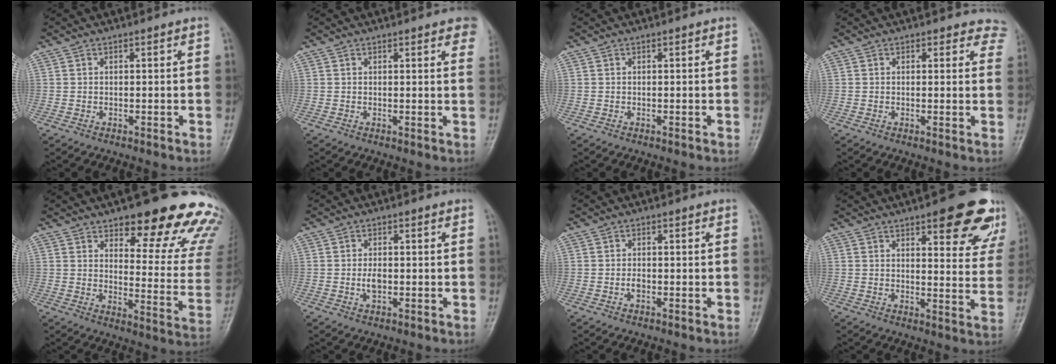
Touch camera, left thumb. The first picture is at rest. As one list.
[{"total": 6.4, "force": [4.4, 2.0, 4.3], "torque": [-0.028, -0.008, 0.040]}, {"total": 0.0}, {"total": 4.8, "force": [4.1, 2.4, 0.1], "torque": [0.048, -0.015, 0.018]}, {"total": 23.1, "force": [15.5, 7.8, 15.2], "torque": [-0.138, -0.081, 0.188]}, {"total": 2.5, "force": [-0.4, 1.5, 2.0], "torque": [-0.034, 0.000, -0.009]}, {"total": 1.2, "force": [-0.4, 0.8, 0.9], "torque": [-0.012, 0.001, -0.009]}, {"total": 15.3, "force": [9.0, 5.1, 11.3], "torque": [-0.094, -0.045, 0.104]}]